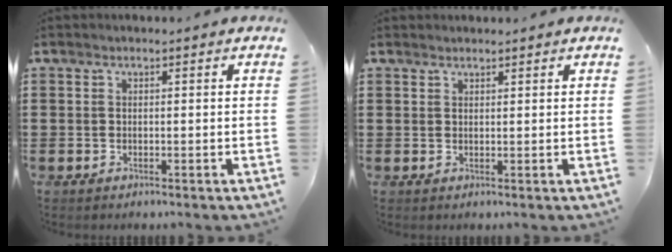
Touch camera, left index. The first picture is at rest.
{"total": 1.0, "force": [1.0, 0.2, 0.1], "torque": [-0.005, 0.000, 0.020]}